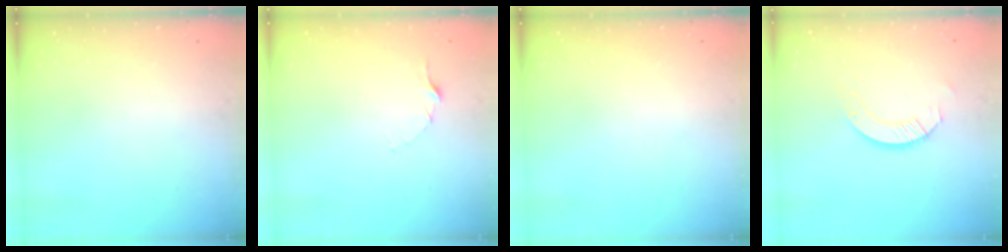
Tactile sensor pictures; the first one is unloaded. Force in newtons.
{"total": 2.5, "press": 2.5, "slide": 0.3}
{"total": 0.0}
{"total": 5.7, "press": 5.7, "slide": 0.3}